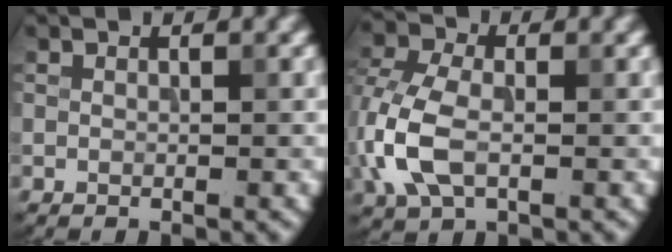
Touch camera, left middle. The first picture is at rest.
{"total": 6.4, "force": [-1.1, 4.1, 4.7], "torque": [-0.124, 0.002, -0.031]}